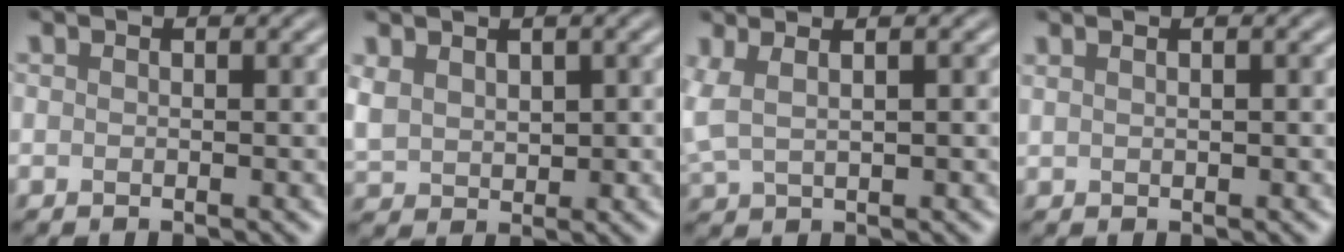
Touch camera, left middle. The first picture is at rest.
{"total": 2.8, "force": [1.2, 2.0, 1.5], "torque": [-0.041, -0.005, 0.031]}
{"total": 2.6, "force": [1.0, 1.3, 2.0], "torque": [-0.046, 0.011, 0.032]}
{"total": 1.5, "force": [0.9, 0.7, 1.0], "torque": [-0.013, 0.005, 0.003]}